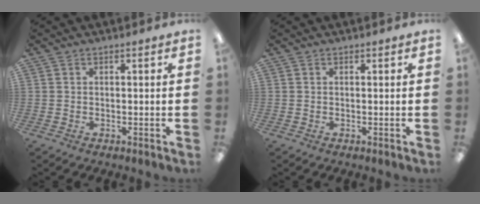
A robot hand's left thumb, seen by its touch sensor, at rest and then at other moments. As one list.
[{"total": 0.0}]